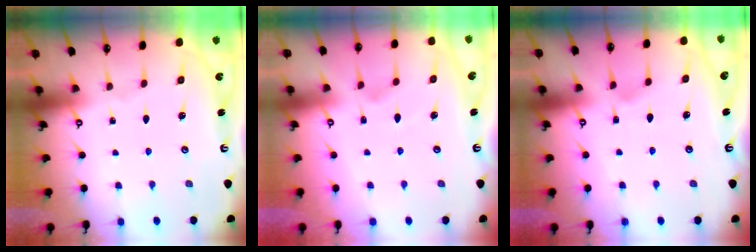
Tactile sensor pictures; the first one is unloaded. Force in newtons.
{"total": 1.2, "press": 0.2, "slide": 1.2}
{"total": 3.1, "press": 3.1, "slide": 0.3}